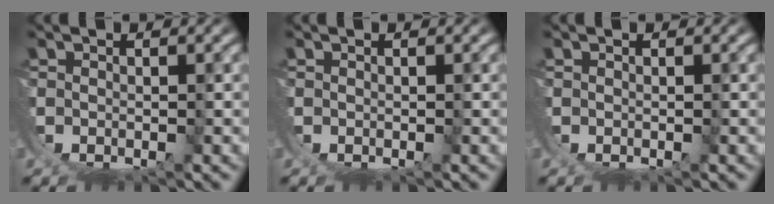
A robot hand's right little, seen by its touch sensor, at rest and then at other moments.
{"total": 0.0}
{"total": 0.0}